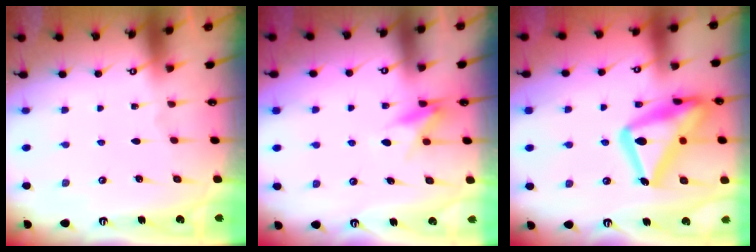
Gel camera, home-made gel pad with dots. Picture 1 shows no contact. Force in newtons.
{"total": 7.7, "press": 7.6, "slide": 1.2}
{"total": 25.1, "press": 25.0, "slide": 1.6}